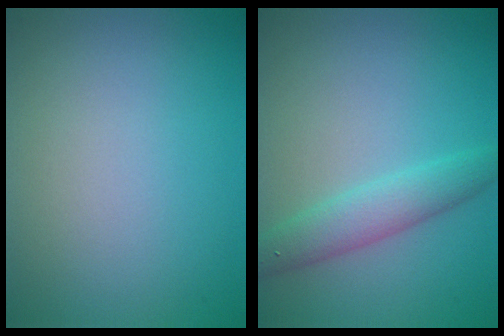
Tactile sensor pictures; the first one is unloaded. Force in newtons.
{"total": 3.2, "press": 3.2, "slide": 0.1}